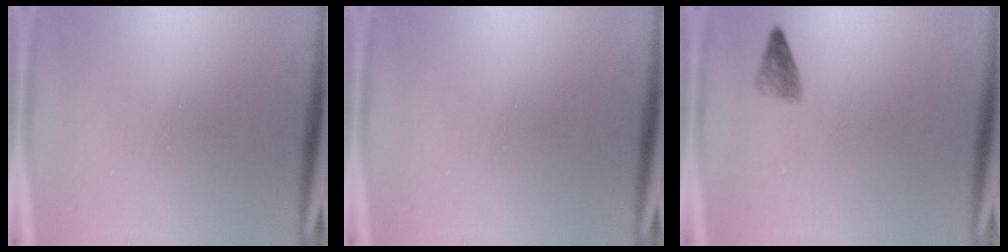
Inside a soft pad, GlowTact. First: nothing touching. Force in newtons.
{"total": 0.0}
{"total": 1.7}